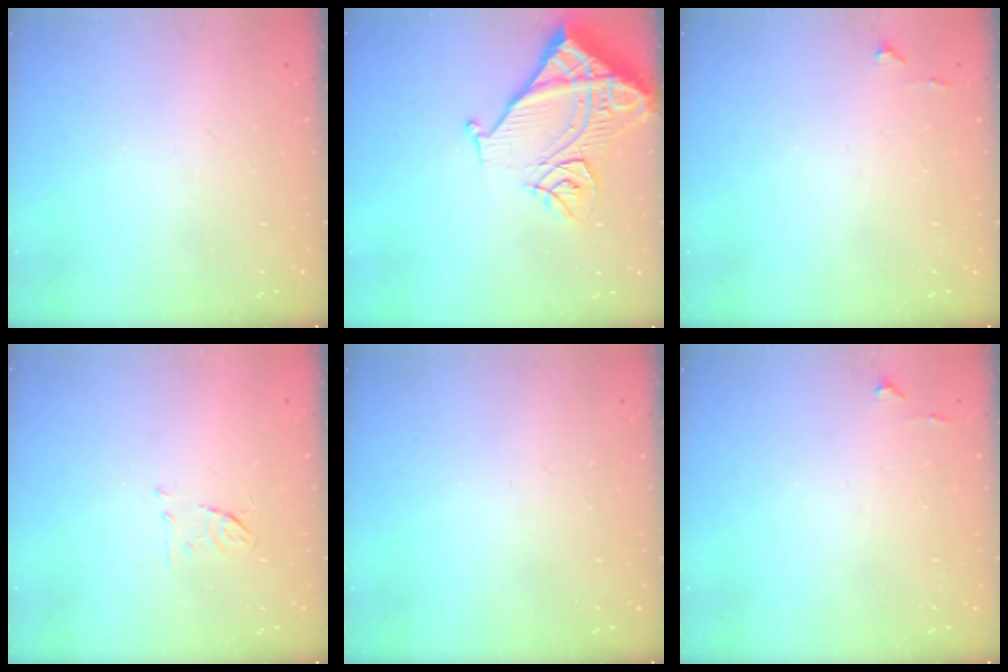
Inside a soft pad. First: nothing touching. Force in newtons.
{"total": 15.0, "press": 14.9, "slide": 1.9}
{"total": 4.3, "press": 4.2, "slide": 0.7}
{"total": 5.3, "press": 5.2, "slide": 0.8}
{"total": 0.0}
{"total": 4.3, "press": 4.2, "slide": 0.7}